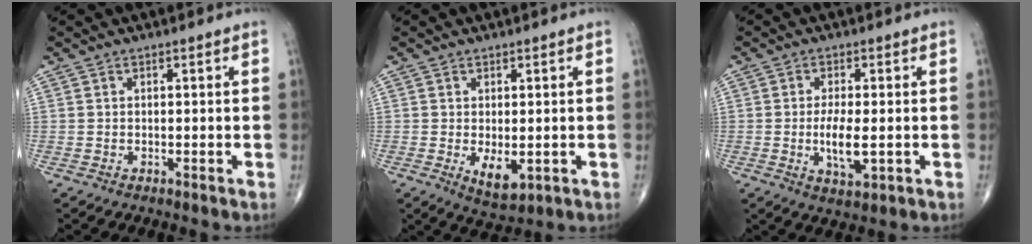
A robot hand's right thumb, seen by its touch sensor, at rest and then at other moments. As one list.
[{"total": 5.0, "force": [-0.9, 2.5, 4.2], "torque": [-0.058, -0.014, -0.003]}, {"total": 6.2, "force": [-0.8, 2.2, 5.7], "torque": [-0.109, -0.013, -0.014]}]